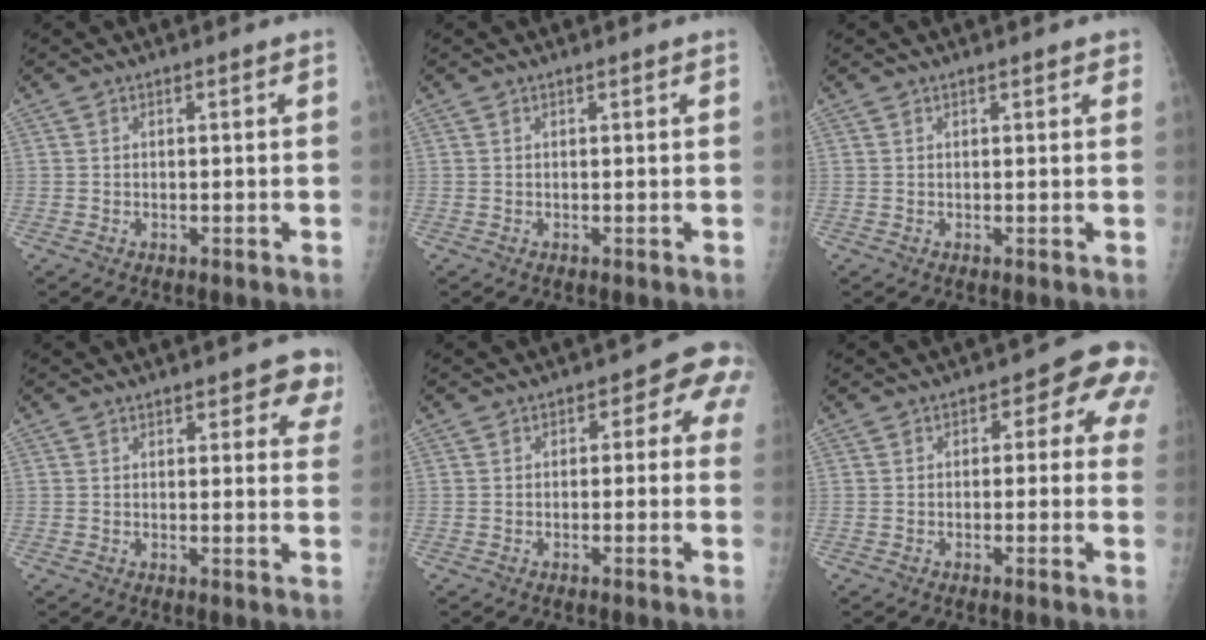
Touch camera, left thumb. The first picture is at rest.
{"total": 0.7, "force": [0.5, 0.1, 0.4], "torque": [-0.006, 0.000, 0.008]}
{"total": 1.9, "force": [1.4, 0.6, 1.1], "torque": [-0.006, -0.001, 0.015]}
{"total": 6.4, "force": [4.8, 2.6, 3.3], "torque": [0.002, -0.017, 0.043]}
{"total": 6.0, "force": [1.2, 3.6, 4.7], "torque": [-0.009, 0.014, -0.001]}
{"total": 8.1, "force": [1.9, 4.5, 6.4], "torque": [-0.022, 0.015, 0.007]}